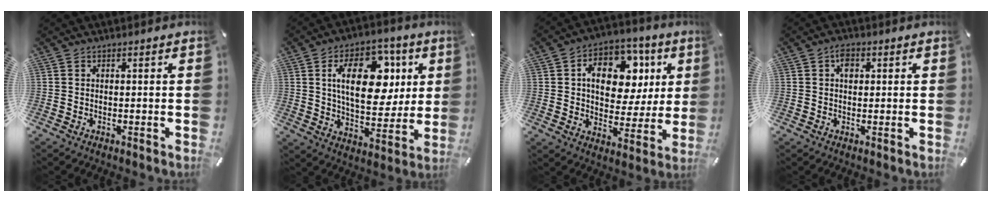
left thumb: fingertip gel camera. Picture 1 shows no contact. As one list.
[{"total": 18.1, "force": [5.3, 11.0, 13.3], "torque": [-0.204, 0.001, 0.088]}, {"total": 15.0, "force": [4.6, 10.8, 9.3], "torque": [-0.133, -0.013, 0.083]}, {"total": 2.9, "force": [0.8, 2.0, 1.9], "torque": [-0.027, 0.002, 0.009]}]